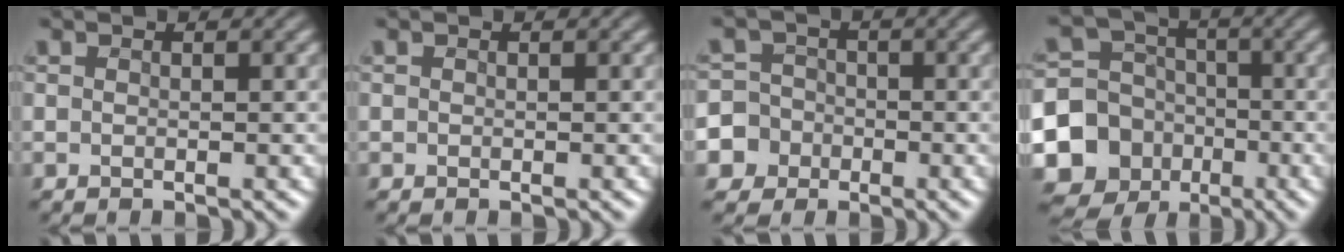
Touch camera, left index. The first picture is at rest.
{"total": 0.0}
{"total": 7.3, "force": [-3.4, 6.4, 0.9], "torque": [-0.017, -0.007, -0.086]}
{"total": 14.0, "force": [-5.2, 12.7, 3.1], "torque": [-0.077, -0.045, -0.109]}